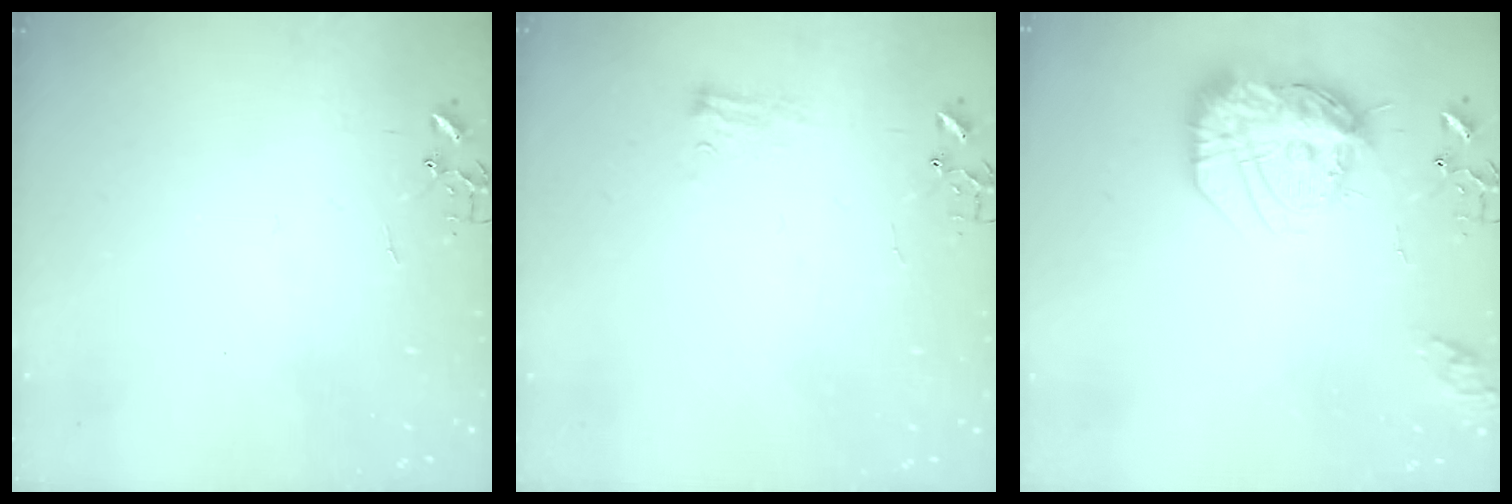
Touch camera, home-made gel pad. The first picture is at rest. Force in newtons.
{"total": 7.3, "press": 7.2, "slide": 0.9}
{"total": 18.9, "press": 18.8, "slide": 1.8}